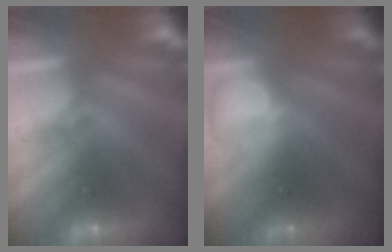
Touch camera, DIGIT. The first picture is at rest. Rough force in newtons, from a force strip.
{"total": 2.4}